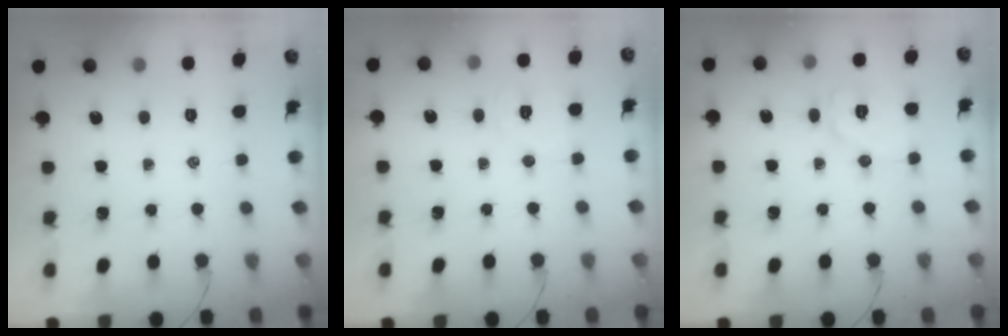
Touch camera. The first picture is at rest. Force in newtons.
{"total": 5.4, "press": 5.3, "slide": 1.0}
{"total": 7.3, "press": 7.2, "slide": 0.4}